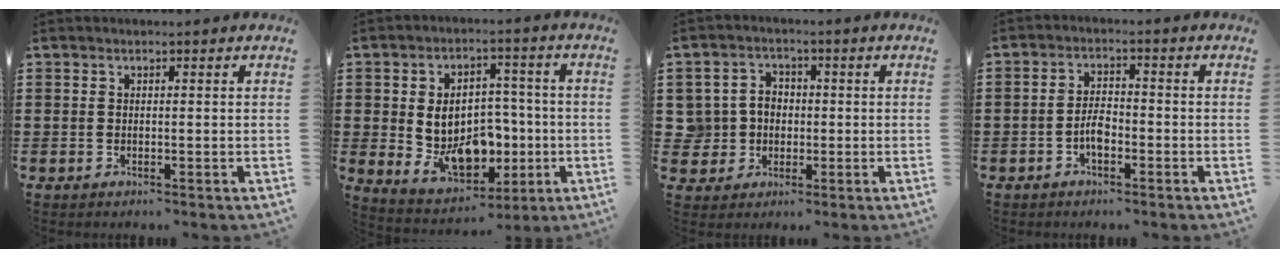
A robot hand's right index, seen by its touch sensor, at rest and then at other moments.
{"total": 10.1, "force": [-0.9, 7.3, 6.9], "torque": [-0.119, 0.004, -0.014]}
{"total": 4.7, "force": [-0.3, 4.6, 1.2], "torque": [-0.049, 0.013, -0.010]}
{"total": 3.4, "force": [-1.4, 1.7, 2.6], "torque": [-0.057, 0.001, -0.028]}